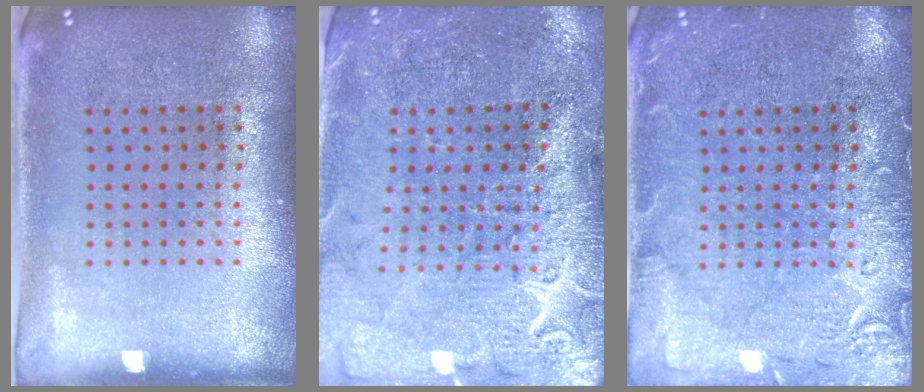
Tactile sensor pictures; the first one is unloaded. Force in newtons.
{"total": 3.1, "press": 3.1, "slide": 0.6}
{"total": 3.8, "press": 3.8, "slide": 0.6}